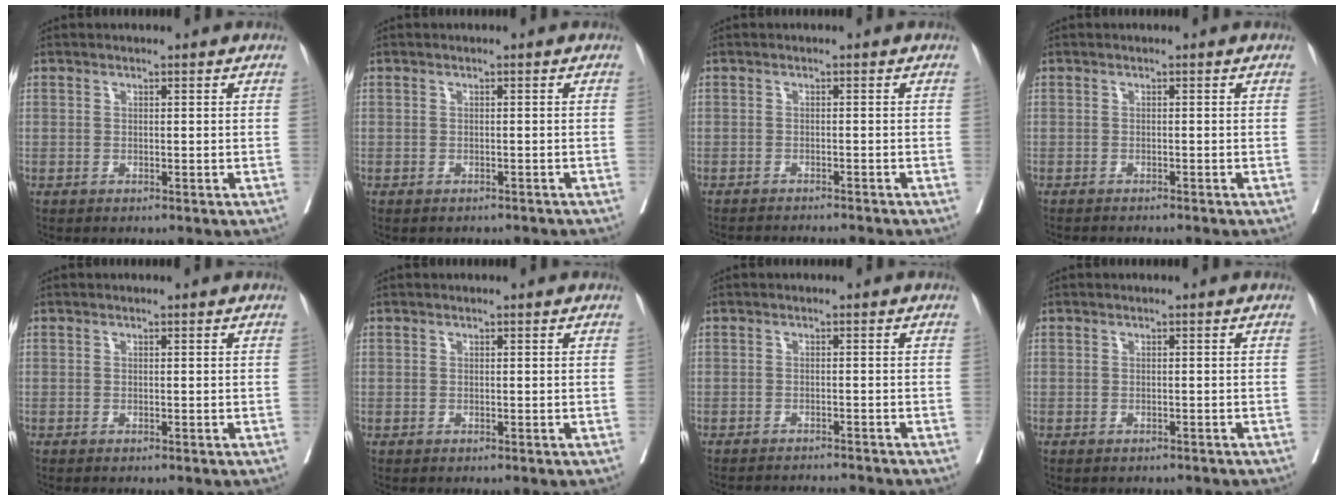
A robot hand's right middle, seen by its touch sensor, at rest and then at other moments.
{"total": 4.7, "force": [-4.3, 1.3, 1.4], "torque": [-0.018, 0.001, -0.049]}
{"total": 8.8, "force": [-8.4, -0.1, 2.8], "torque": [-0.021, -0.012, -0.107]}
{"total": 5.6, "force": [-5.2, 0.2, 2.2], "torque": [-0.018, -0.009, -0.070]}
{"total": 3.4, "force": [-3.1, 0.2, 1.5], "torque": [-0.015, -0.003, -0.041]}
{"total": 0.0}
{"total": 7.8, "force": [-7.6, -0.5, 1.4], "torque": [-0.010, -0.003, -0.102]}
{"total": 4.1, "force": [-3.7, 1.2, 1.4], "torque": [-0.019, 0.000, -0.044]}